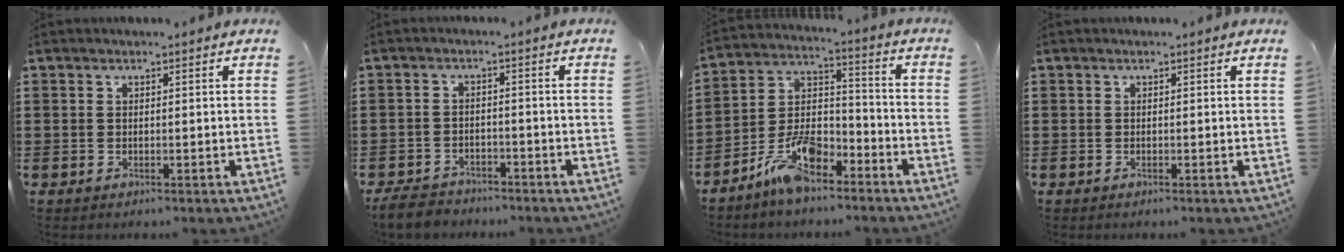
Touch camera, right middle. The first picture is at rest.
{"total": 3.4, "force": [-3.3, 0.9, 0.4], "torque": [-0.018, 0.002, -0.071]}
{"total": 10.4, "force": [-7.8, 3.8, 5.8], "torque": [-0.124, 0.016, -0.149]}
{"total": 0.0}